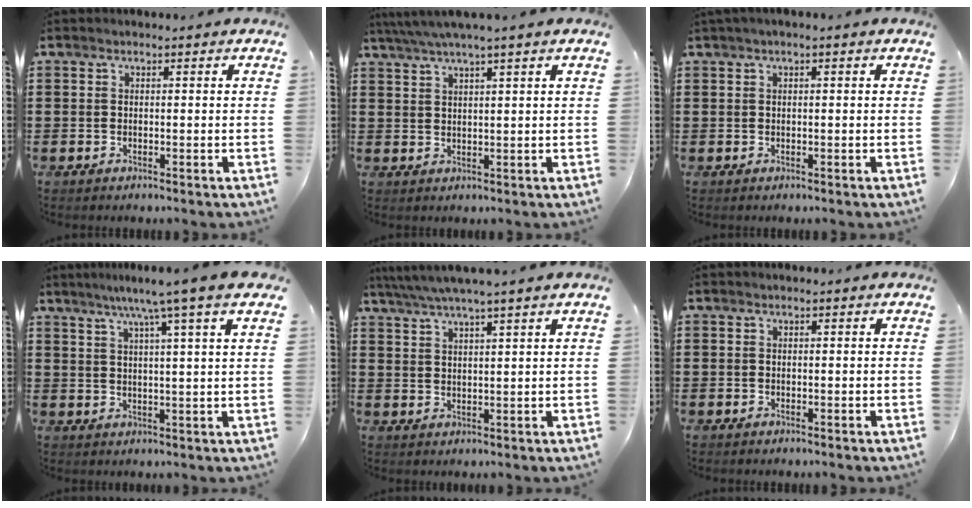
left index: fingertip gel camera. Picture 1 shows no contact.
{"total": 3.1, "force": [2.3, -0.4, 2.0], "torque": [-0.042, -0.004, 0.041]}
{"total": 0.8, "force": [0.0, 0.0, 0.8], "torque": [-0.013, -0.004, 0.002]}
{"total": 7.0, "force": [4.8, -0.7, 5.1], "torque": [-0.114, -0.012, 0.076]}
{"total": 3.9, "force": [3.3, -0.3, 2.1], "torque": [-0.051, -0.008, 0.057]}
{"total": 0.0}